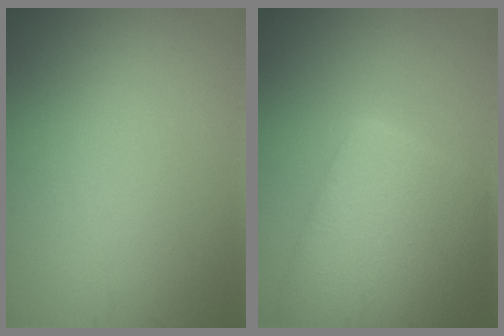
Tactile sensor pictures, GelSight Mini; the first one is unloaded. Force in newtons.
{"total": 9.6, "press": 9.6, "slide": 0.6}